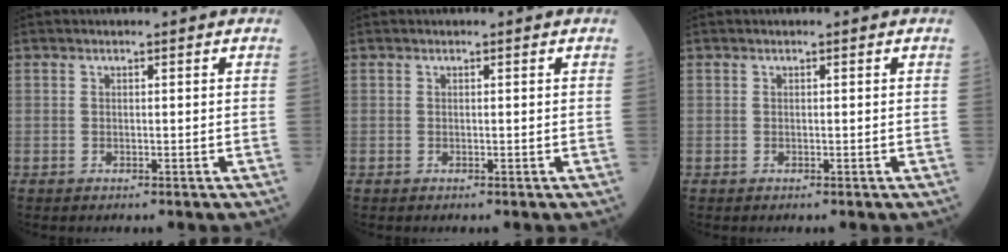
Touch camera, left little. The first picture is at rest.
{"total": 0.0}
{"total": 0.0}